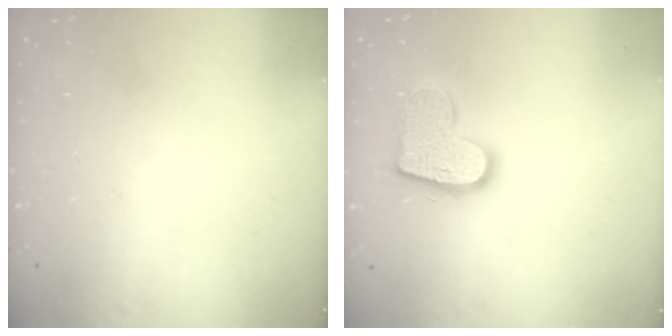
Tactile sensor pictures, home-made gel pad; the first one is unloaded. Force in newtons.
{"total": 13.5, "press": 13.5, "slide": 0.8}